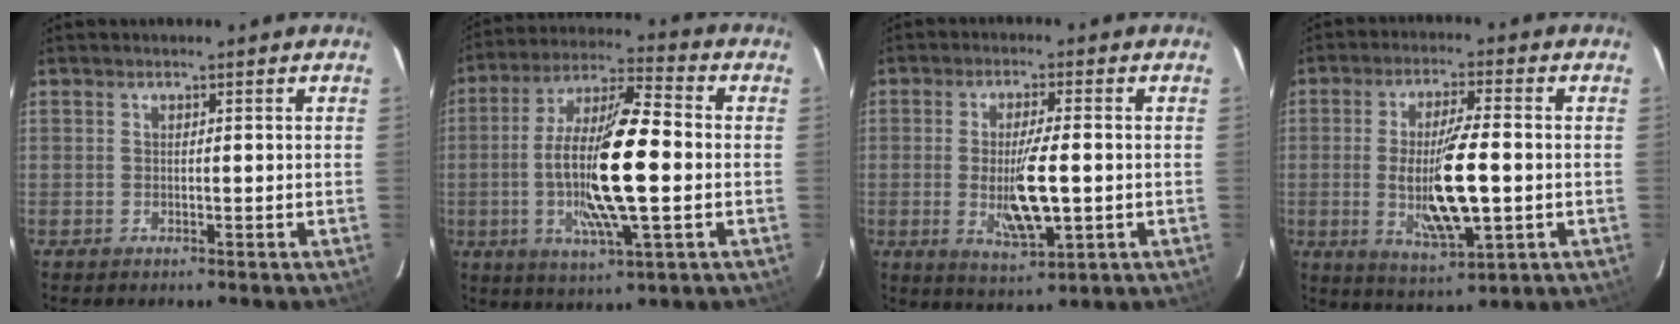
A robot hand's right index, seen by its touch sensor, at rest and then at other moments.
{"total": 17.7, "force": [-2.3, 3.5, 17.2], "torque": [-0.331, -0.003, -0.048]}
{"total": 9.2, "force": [-1.4, 2.2, 8.9], "torque": [-0.160, -0.017, -0.019]}
{"total": 12.7, "force": [-1.8, 2.8, 12.2], "torque": [-0.227, -0.018, -0.025]}